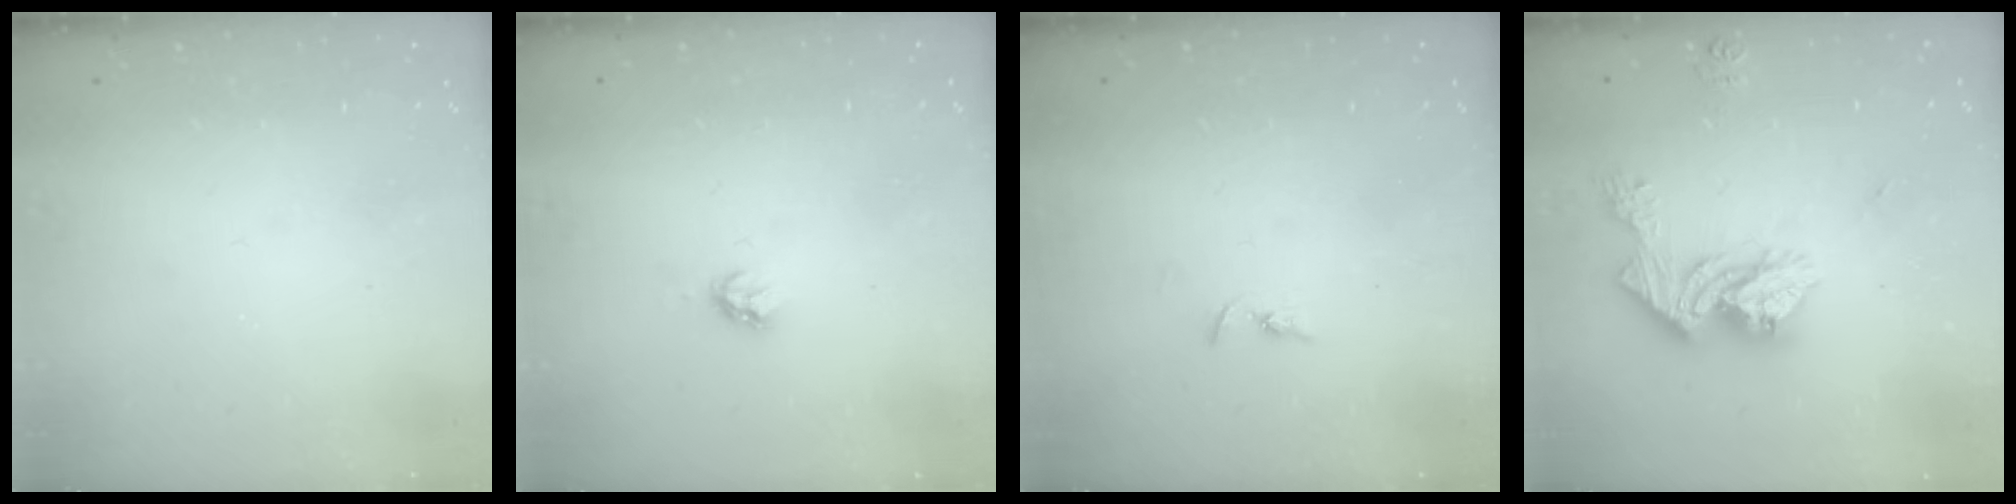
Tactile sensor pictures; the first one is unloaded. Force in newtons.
{"total": 2.8, "press": 2.8, "slide": 0.2}
{"total": 2.2, "press": 2.2, "slide": 0.2}
{"total": 14.7, "press": 14.7, "slide": 1.2}